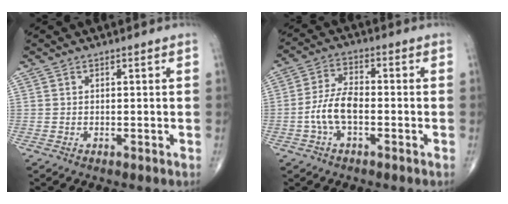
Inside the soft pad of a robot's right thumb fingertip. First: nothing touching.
{"total": 7.2, "force": [-1.9, 3.5, 6.1], "torque": [-0.129, 0.024, -0.041]}